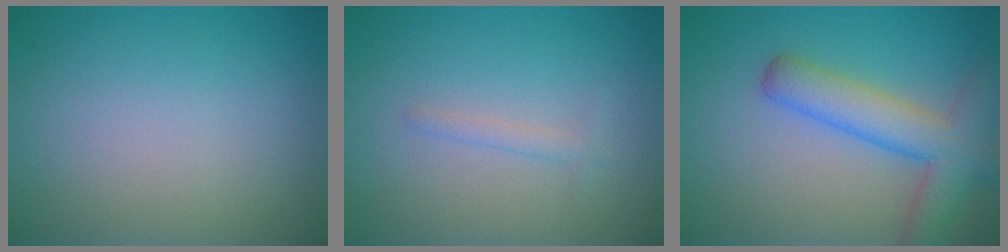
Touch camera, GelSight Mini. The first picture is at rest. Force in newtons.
{"total": 1.0, "press": 1.0, "slide": 0.0}
{"total": 6.0, "press": 5.9, "slide": 0.3}